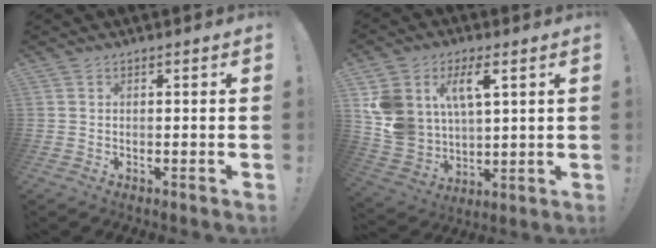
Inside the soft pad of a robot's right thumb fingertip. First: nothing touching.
{"total": 12.3, "force": [6.0, 8.2, 7.0], "torque": [-0.141, -0.029, 0.118]}